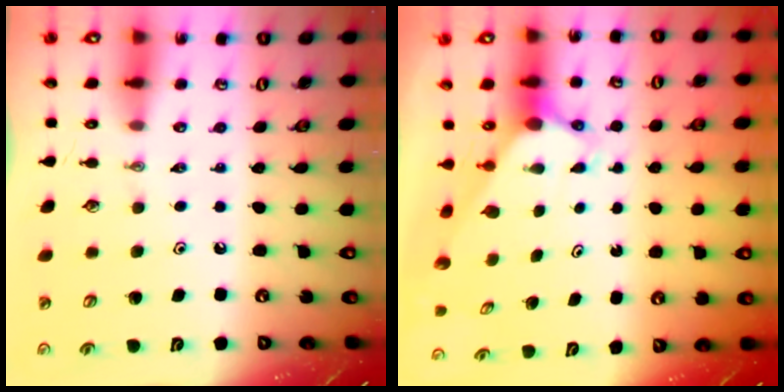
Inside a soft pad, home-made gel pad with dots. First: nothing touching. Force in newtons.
{"total": 3.0, "press": 3.0, "slide": 0.3}